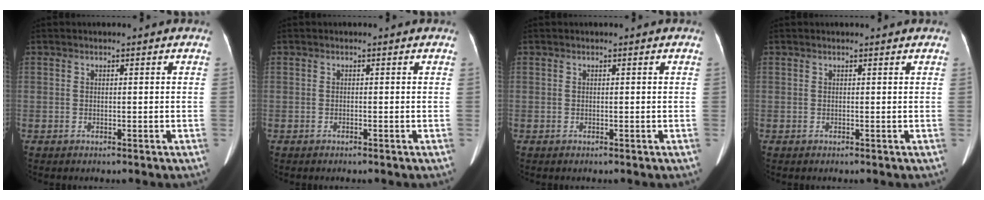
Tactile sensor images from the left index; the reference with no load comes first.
{"total": 0.0}
{"total": 0.0}
{"total": 1.2, "force": [1.1, 0.0, 0.3], "torque": [-0.012, 0.006, 0.015]}